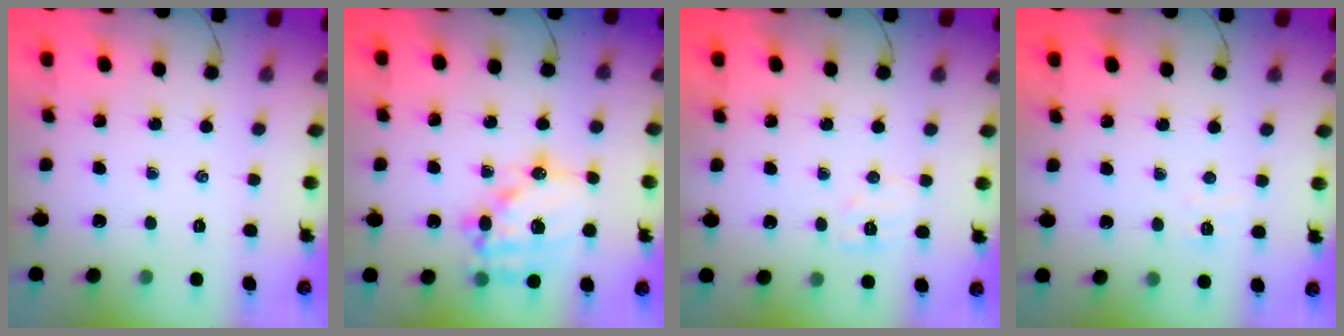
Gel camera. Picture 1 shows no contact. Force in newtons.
{"total": 15.8, "press": 15.5, "slide": 3.1}
{"total": 6.3, "press": 6.2, "slide": 1.4}
{"total": 2.7, "press": 2.5, "slide": 0.8}